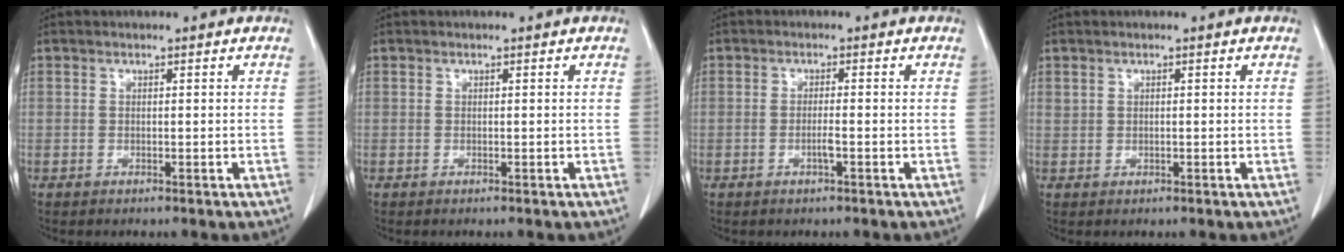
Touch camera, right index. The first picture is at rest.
{"total": 0.0}
{"total": 1.6, "force": [-0.5, -0.1, 1.5], "torque": [-0.029, 0.000, -0.007]}
{"total": 0.6, "force": [0.4, 0.4, 0.2], "torque": [-0.005, 0.009, 0.013]}